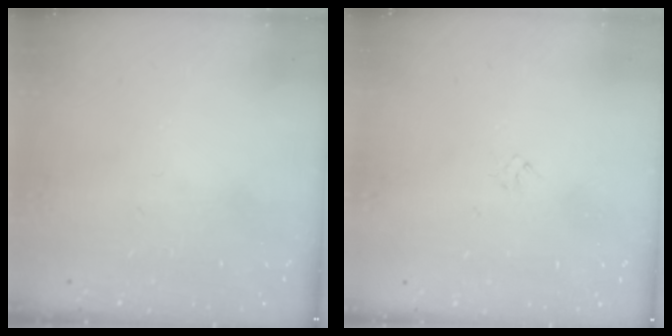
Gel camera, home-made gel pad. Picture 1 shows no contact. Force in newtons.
{"total": 1.8, "press": 1.8, "slide": 0.5}